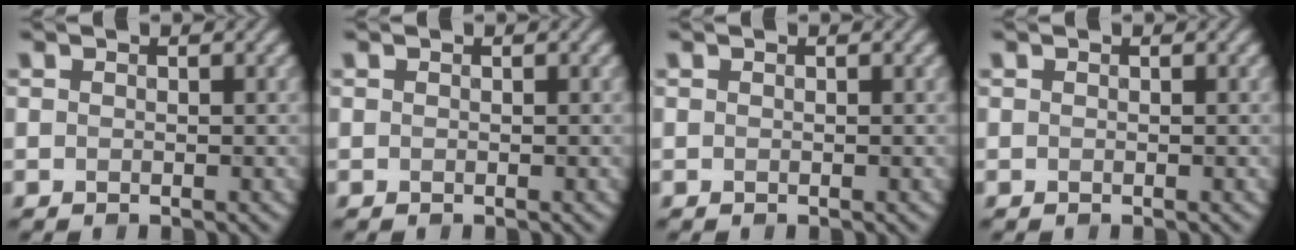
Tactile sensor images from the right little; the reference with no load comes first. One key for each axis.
{"total": 0.0}
{"total": 0.0}
{"total": 0.0}